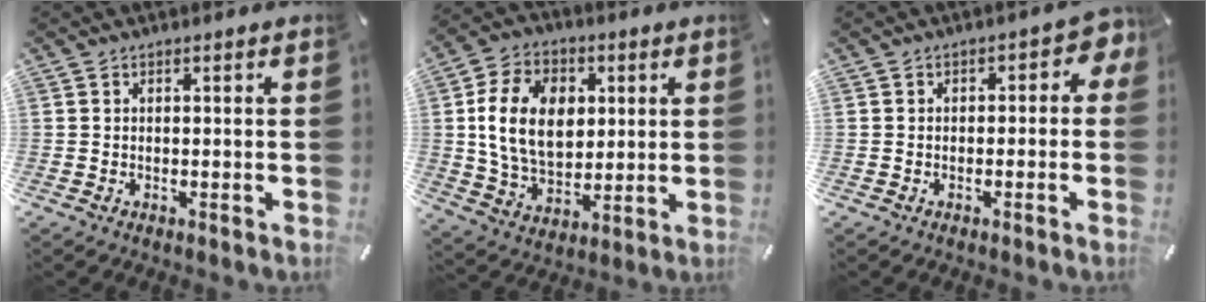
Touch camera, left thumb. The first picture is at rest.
{"total": 15.4, "force": [2.6, 11.4, 10.1], "torque": [-0.203, 0.018, 0.048]}
{"total": 3.2, "force": [-0.8, 2.2, 2.2], "torque": [-0.027, 0.009, -0.021]}